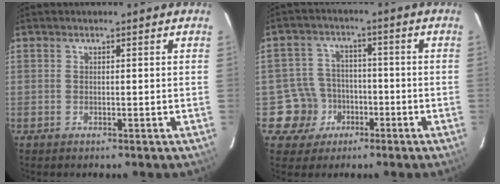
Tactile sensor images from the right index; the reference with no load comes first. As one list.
[{"total": 7.4, "force": [-3.1, 6.8, 0.2], "torque": [-0.027, 0.028, -0.045]}]